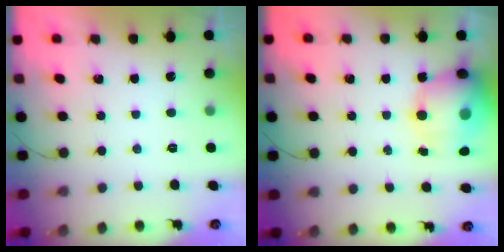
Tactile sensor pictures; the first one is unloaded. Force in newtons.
{"total": 16.2, "press": 15.8, "slide": 3.5}